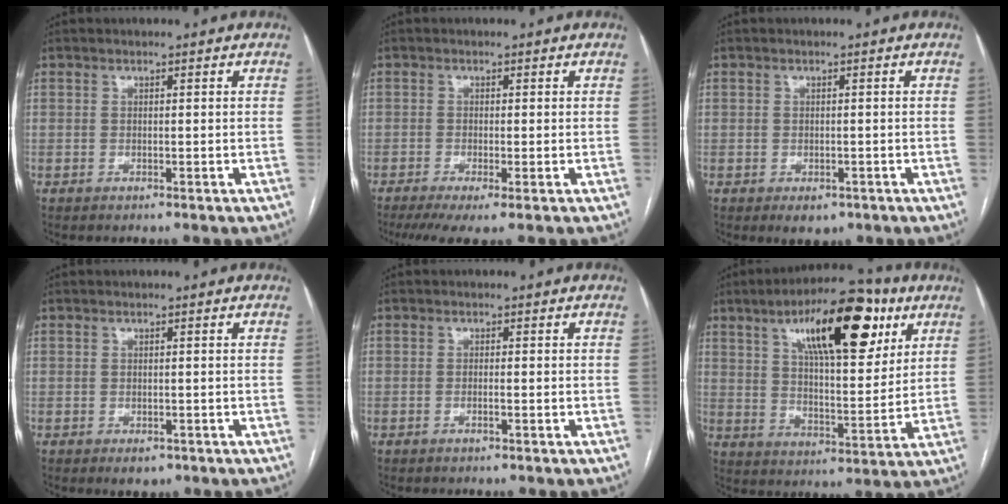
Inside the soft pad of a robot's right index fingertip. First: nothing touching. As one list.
[{"total": 5.0, "force": [-3.1, 0.6, 3.9], "torque": [-0.058, -0.012, -0.053]}, {"total": 2.7, "force": [-1.5, 1.8, 1.5], "torque": [-0.011, 0.000, -0.009]}, {"total": 2.0, "force": [-1.1, 1.3, 1.2], "torque": [-0.008, 0.000, -0.006]}, {"total": 1.0, "force": [-0.5, 0.0, 0.9], "torque": [-0.018, 0.000, -0.008]}, {"total": 18.6, "force": [9.3, 5.7, 15.0], "torque": [-0.237, 0.024, 0.150]}]